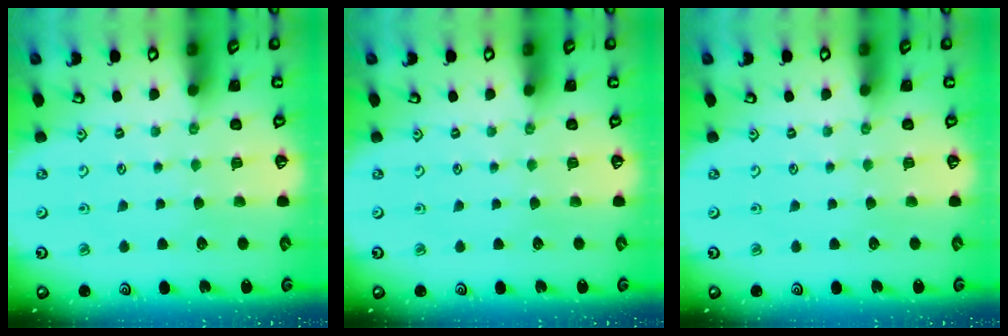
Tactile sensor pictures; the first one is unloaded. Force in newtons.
{"total": 0.0}
{"total": 0.0}